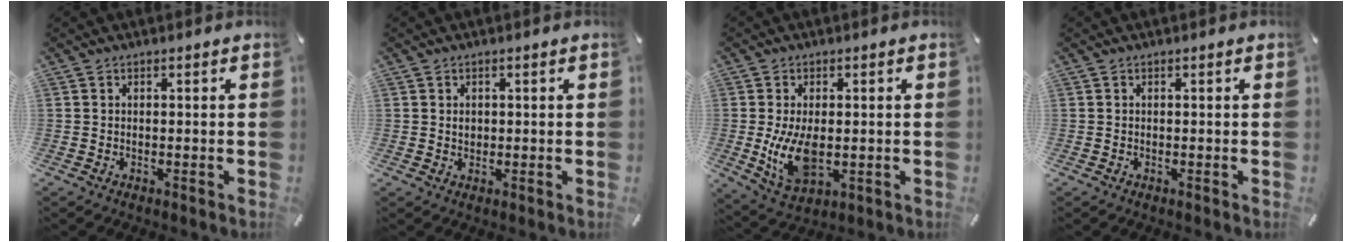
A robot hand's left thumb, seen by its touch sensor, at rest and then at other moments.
{"total": 1.5, "force": [0.2, 1.3, 0.7], "torque": [-0.009, 0.001, 0.001]}
{"total": 9.5, "force": [-0.5, 5.5, 7.7], "torque": [-0.169, -0.015, -0.013]}
{"total": 0.0}